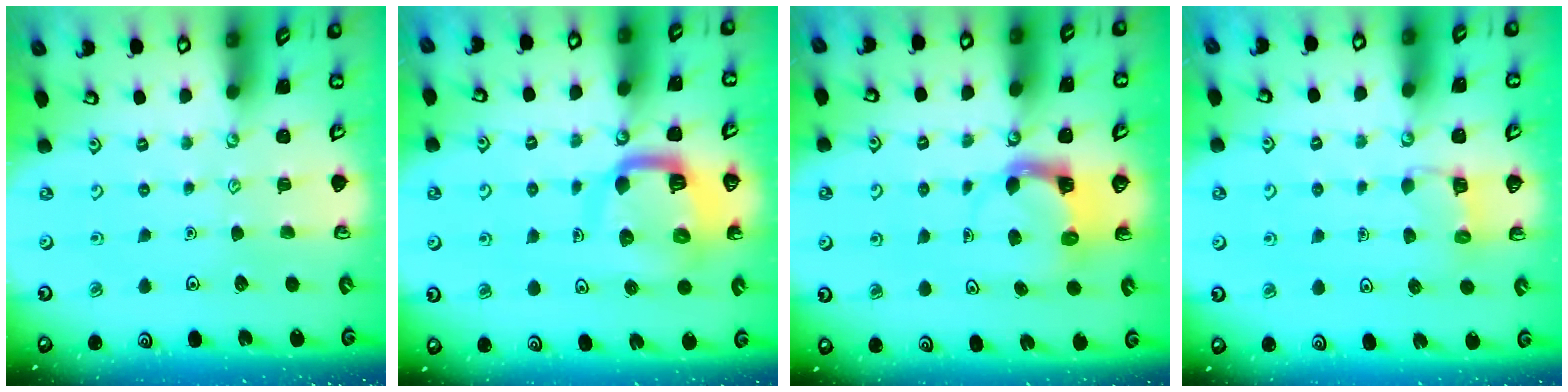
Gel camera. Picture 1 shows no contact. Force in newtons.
{"total": 11.9, "press": 11.9, "slide": 1.3}
{"total": 3.9, "press": 3.9, "slide": 0.4}
{"total": 3.1, "press": 3.1, "slide": 0.3}